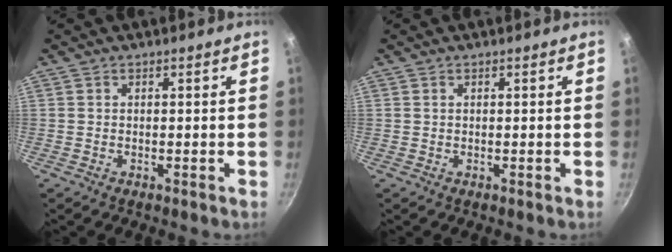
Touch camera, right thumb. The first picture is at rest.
{"total": 0.0}